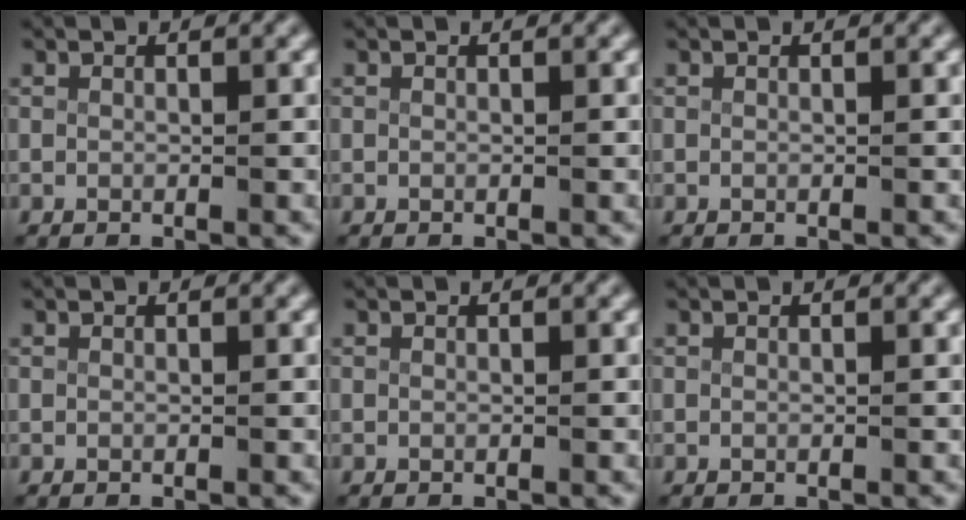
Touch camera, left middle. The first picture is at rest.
{"total": 0.0}
{"total": 0.0}
{"total": 0.0}
{"total": 0.0}
{"total": 0.0}